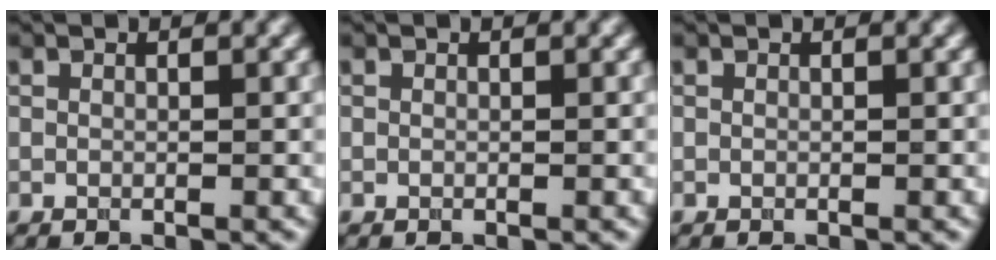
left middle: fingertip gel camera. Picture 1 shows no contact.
{"total": 0.0}
{"total": 0.0}